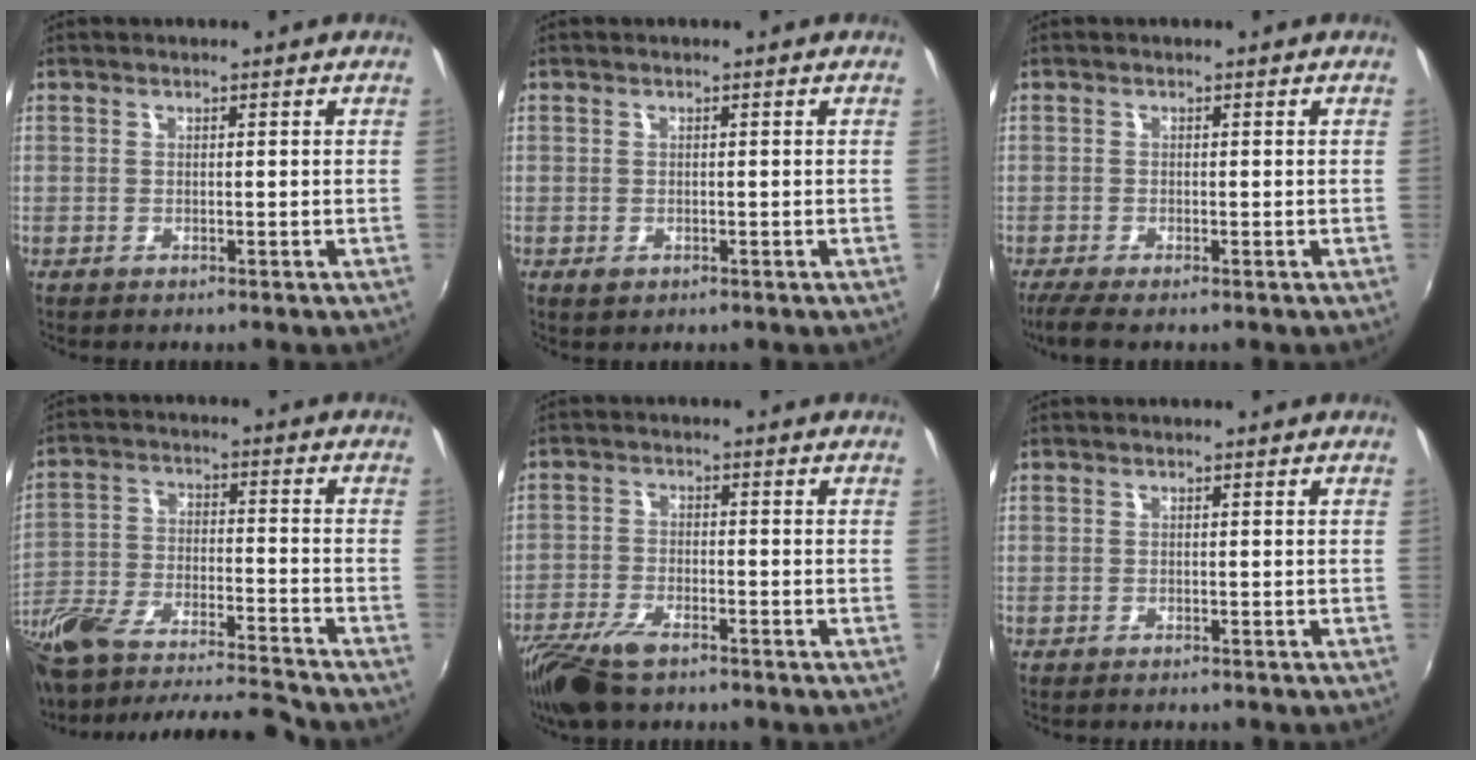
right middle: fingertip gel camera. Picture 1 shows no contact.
{"total": 1.0, "force": [-0.4, 0.7, 0.6], "torque": [-0.010, -0.002, -0.006]}
{"total": 3.1, "force": [-2.3, 0.0, 2.2], "torque": [-0.052, -0.012, -0.044]}
{"total": 18.4, "force": [-14.3, 4.2, 10.8], "torque": [-0.216, -0.052, -0.242]}
{"total": 10.3, "force": [-7.6, 3.5, 6.0], "torque": [-0.143, -0.028, -0.146]}
{"total": 1.1, "force": [-1.0, 0.1, 0.3], "torque": [-0.009, -0.005, -0.014]}